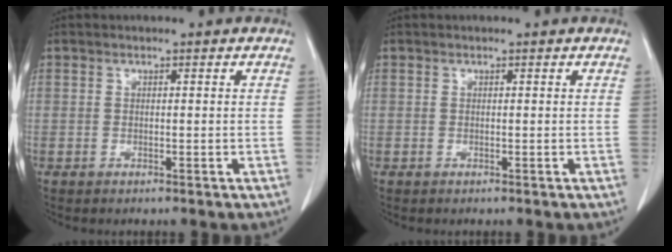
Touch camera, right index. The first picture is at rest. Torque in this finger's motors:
{"motor_torque": [0.00, 0.00, 0.00, 0.00]}